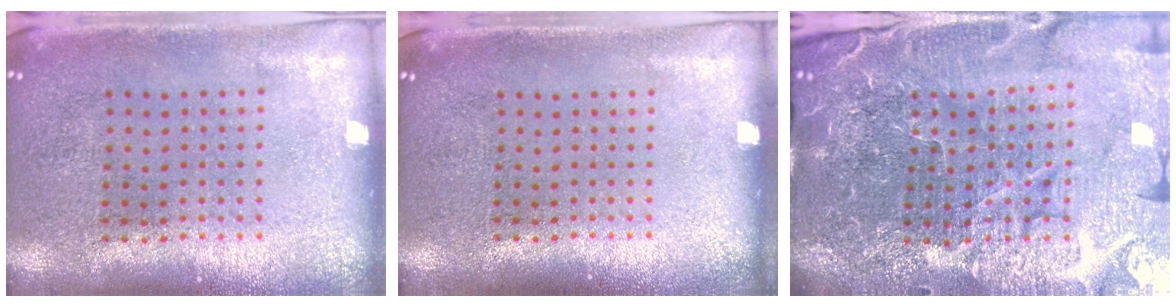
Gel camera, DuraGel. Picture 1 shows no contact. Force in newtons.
{"total": 0.0}
{"total": 6.7, "press": 5.9, "slide": 3.1}